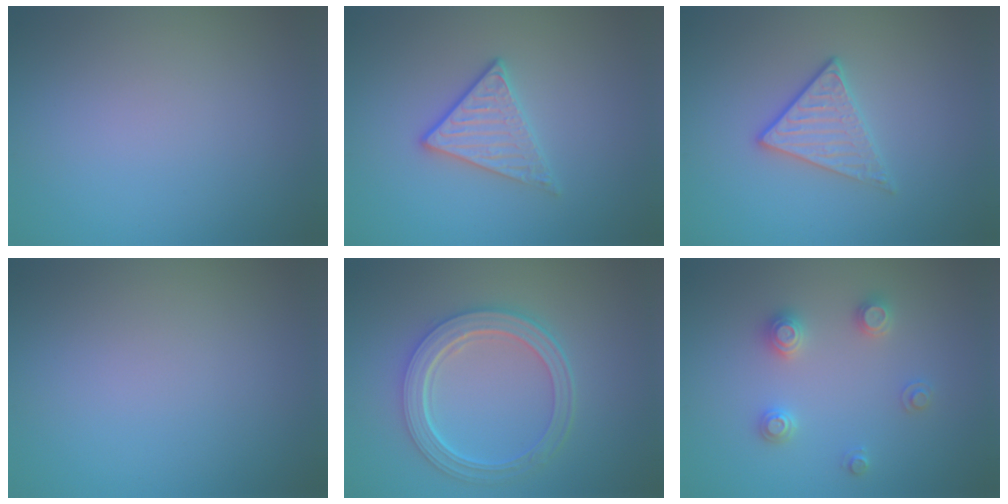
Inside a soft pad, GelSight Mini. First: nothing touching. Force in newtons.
{"total": 2.8, "press": 2.6, "slide": 1.1}
{"total": 2.3, "press": 2.0, "slide": 1.0}
{"total": 0.0}
{"total": 5.7, "press": 4.3, "slide": 3.7}
{"total": 2.5, "press": 2.5, "slide": 0.3}